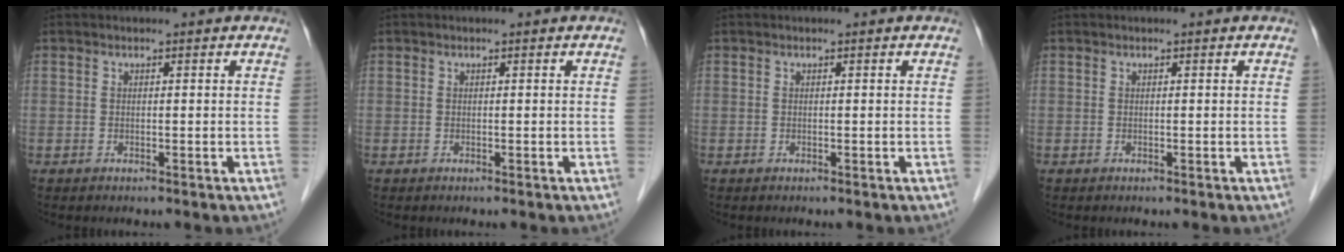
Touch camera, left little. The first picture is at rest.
{"total": 0.0}
{"total": 0.0}
{"total": 0.0}